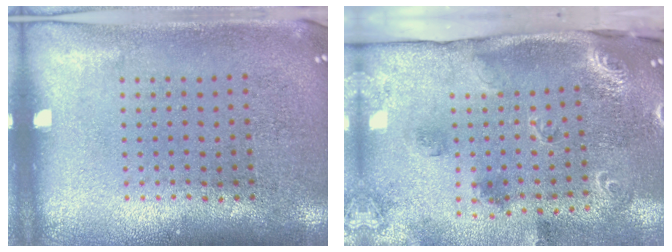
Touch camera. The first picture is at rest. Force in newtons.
{"total": 2.1, "press": 1.8, "slide": 1.1}